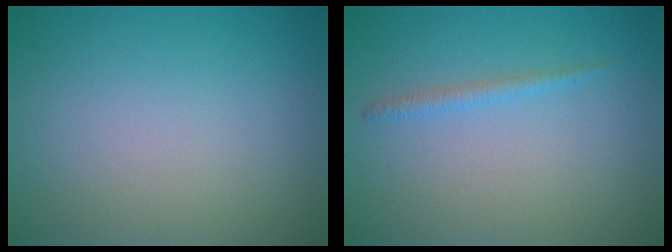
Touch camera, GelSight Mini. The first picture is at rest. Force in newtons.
{"total": 1.0, "press": 1.0, "slide": 0.1}